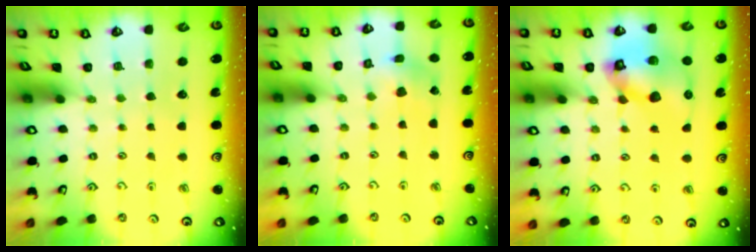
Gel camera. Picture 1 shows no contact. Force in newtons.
{"total": 2.3, "press": 2.3, "slide": 0.5}
{"total": 13.8, "press": 13.6, "slide": 2.1}